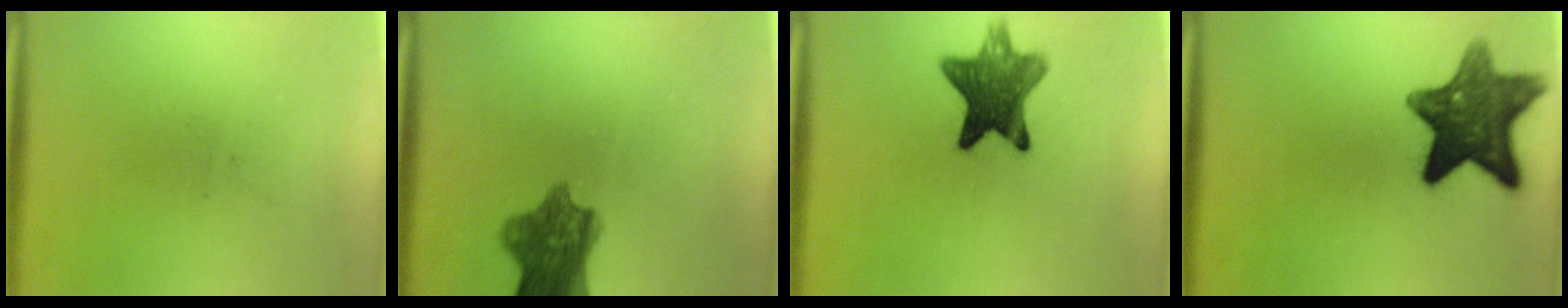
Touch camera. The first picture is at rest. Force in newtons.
{"total": 8.4}
{"total": 10.6}
{"total": 12.2}